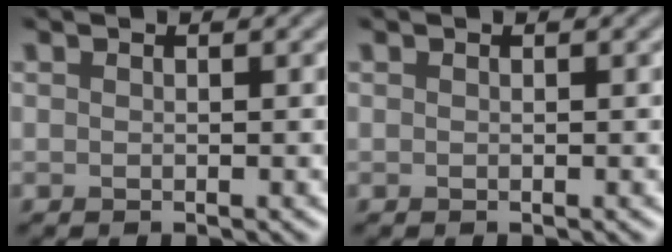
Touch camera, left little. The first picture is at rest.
{"total": 0.0}